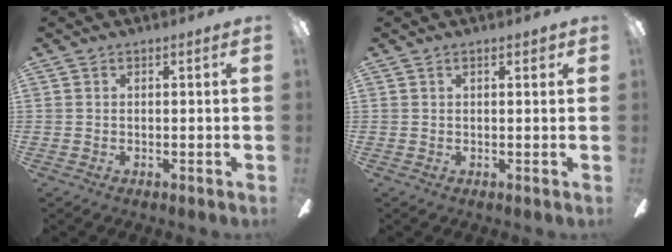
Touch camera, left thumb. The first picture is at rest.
{"total": 1.6, "force": [0.8, 0.4, 1.3], "torque": [-0.021, -0.002, 0.013]}